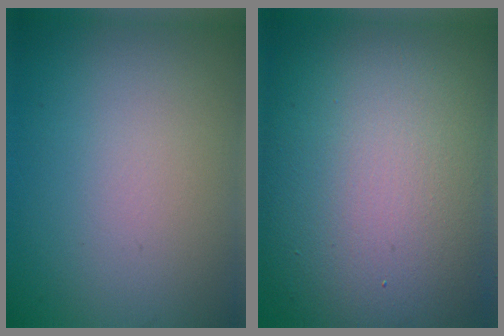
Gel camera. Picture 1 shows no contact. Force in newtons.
{"total": 16.3, "press": 16.3, "slide": 0.7}